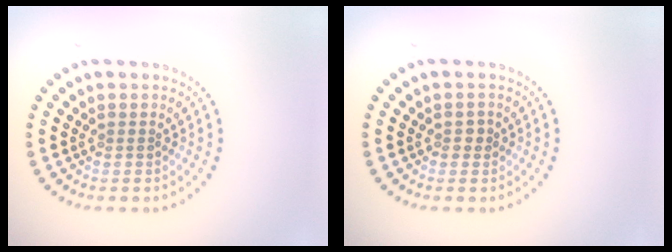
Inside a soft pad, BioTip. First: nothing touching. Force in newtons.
{"total": 1.0, "press": 1.0, "slide": 0.1}